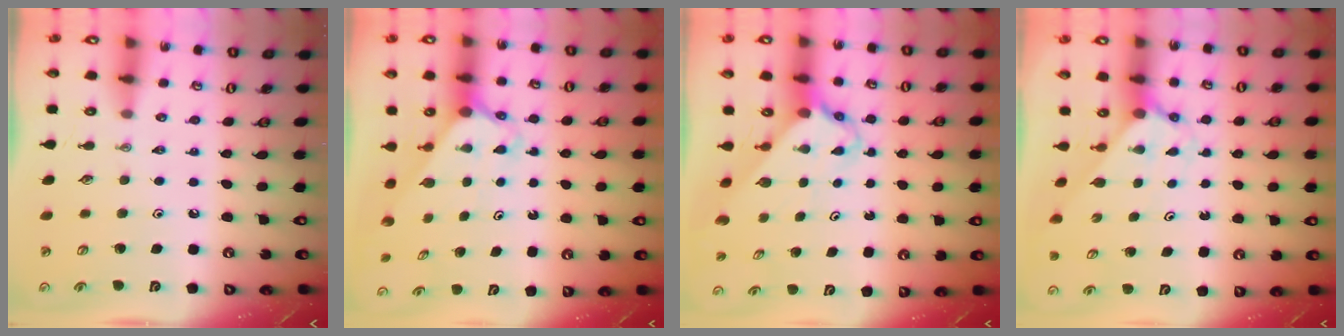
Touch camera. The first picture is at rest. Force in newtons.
{"total": 2.4, "press": 2.4, "slide": 0.2}
{"total": 2.6, "press": 2.6, "slide": 0.2}
{"total": 2.1, "press": 2.1, "slide": 0.2}